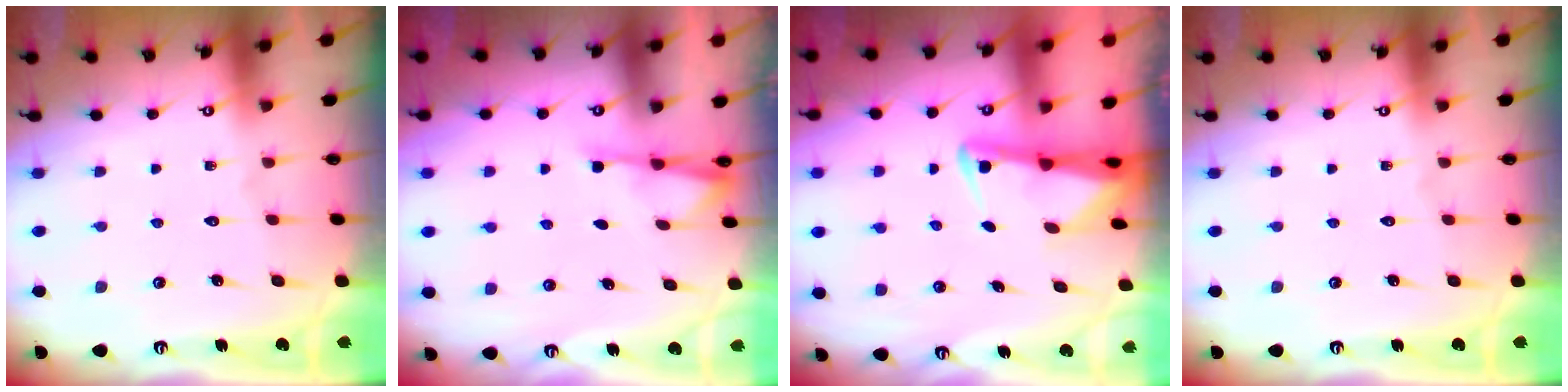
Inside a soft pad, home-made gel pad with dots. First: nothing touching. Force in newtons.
{"total": 2.4, "press": 2.3, "slide": 0.4}
{"total": 2.6, "press": 2.5, "slide": 0.6}
{"total": 0.0}